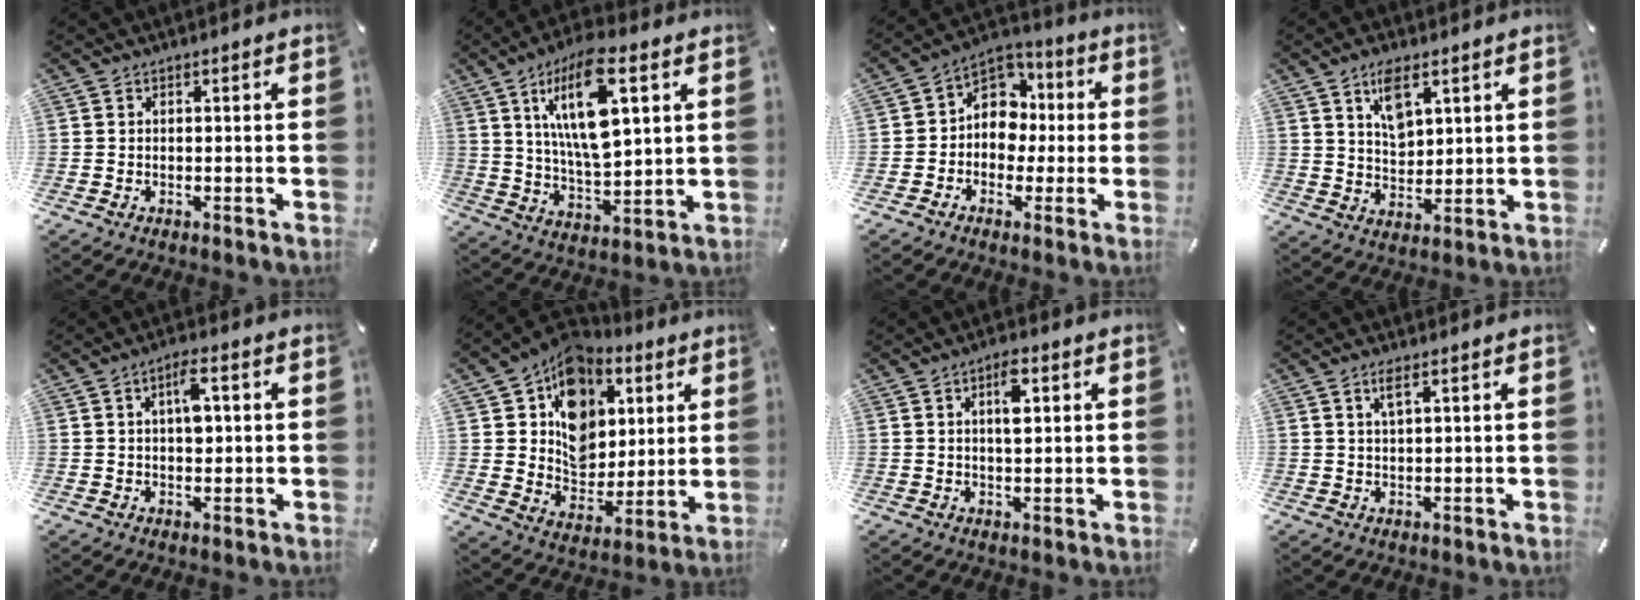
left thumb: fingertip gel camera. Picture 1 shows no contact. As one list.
[{"total": 17.0, "force": [7.1, 6.5, 14.0], "torque": [-0.277, -0.015, 0.114]}, {"total": 10.4, "force": [0.1, 9.3, 4.6], "torque": [-0.089, 0.010, 0.005]}, {"total": 7.5, "force": [4.4, 4.2, 4.3], "torque": [-0.067, -0.017, 0.075]}, {"total": 5.6, "force": [1.3, 2.8, 4.7], "torque": [-0.073, 0.001, 0.016]}, {"total": 14.8, "force": [5.3, 12.1, 6.7], "torque": [-0.097, -0.035, 0.101]}, {"total": 5.5, "force": [1.7, 2.2, 4.7], "torque": [-0.076, -0.001, 0.022]}, {"total": 3.1, "force": [1.6, 0.7, 2.6], "torque": [-0.056, 0.004, 0.028]}]